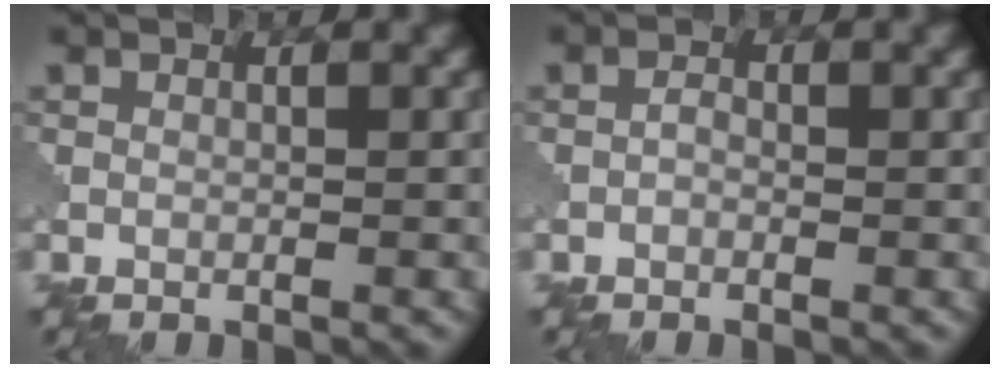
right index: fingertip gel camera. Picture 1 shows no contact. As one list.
[{"total": 0.8, "force": [-0.4, 0.4, 0.6], "torque": [-0.011, 0.003, -0.010]}]